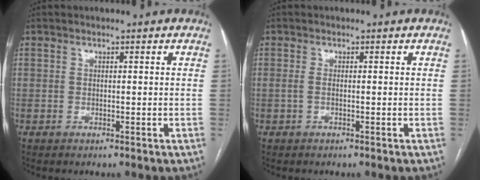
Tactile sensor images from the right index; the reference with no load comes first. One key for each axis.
{"total": 0.8, "fx": -0.3, "fy": 0.2, "fz": 0.7, "tx": -0.013, "ty": 0.002, "tz": -0.006}